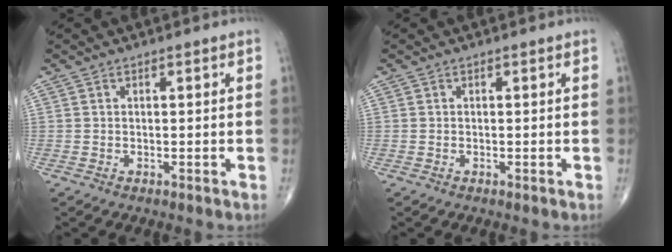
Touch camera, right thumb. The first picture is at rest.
{"total": 0.0}